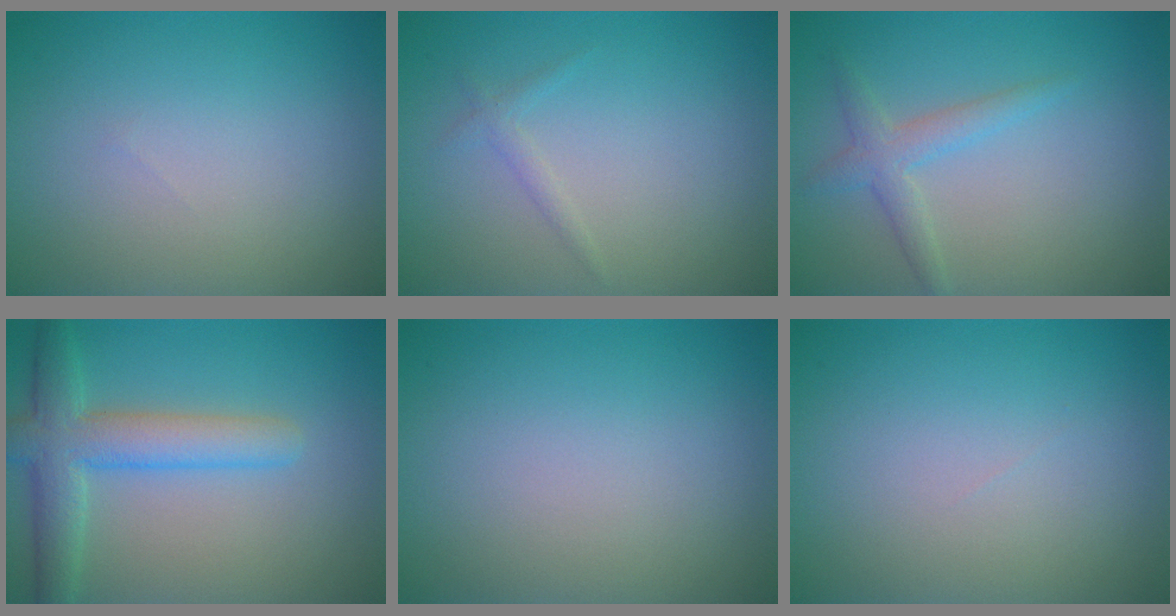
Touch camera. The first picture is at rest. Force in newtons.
{"total": 0.9, "press": 0.9, "slide": 0.1}
{"total": 2.2, "press": 2.2, "slide": 0.1}
{"total": 5.3, "press": 5.3, "slide": 0.2}
{"total": 0.0}
{"total": 0.0}